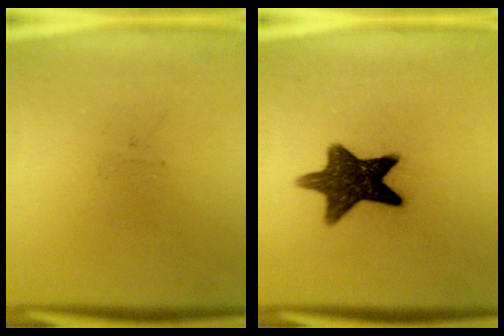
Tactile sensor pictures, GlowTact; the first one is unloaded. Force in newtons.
{"total": 12.2}